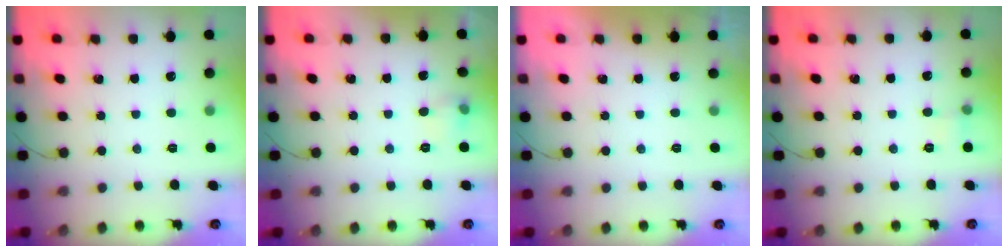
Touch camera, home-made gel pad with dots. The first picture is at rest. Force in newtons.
{"total": 4.8, "press": 4.7, "slide": 1.2}
{"total": 0.0}
{"total": 4.8, "press": 4.6, "slide": 1.5}